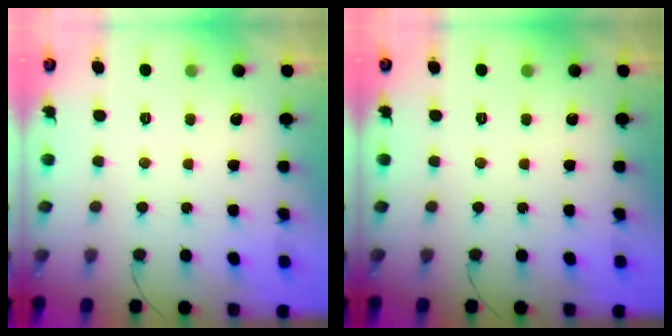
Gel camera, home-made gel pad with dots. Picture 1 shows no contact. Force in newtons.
{"total": 0.0}